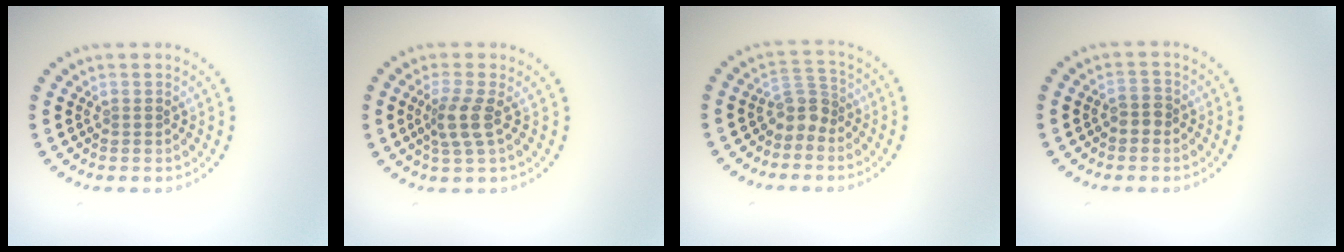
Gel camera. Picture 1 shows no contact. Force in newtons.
{"total": 2.6, "press": 2.0, "slide": 1.6}
{"total": 2.4, "press": 1.7, "slide": 1.6}
{"total": 1.4, "press": 1.3, "slide": 0.5}